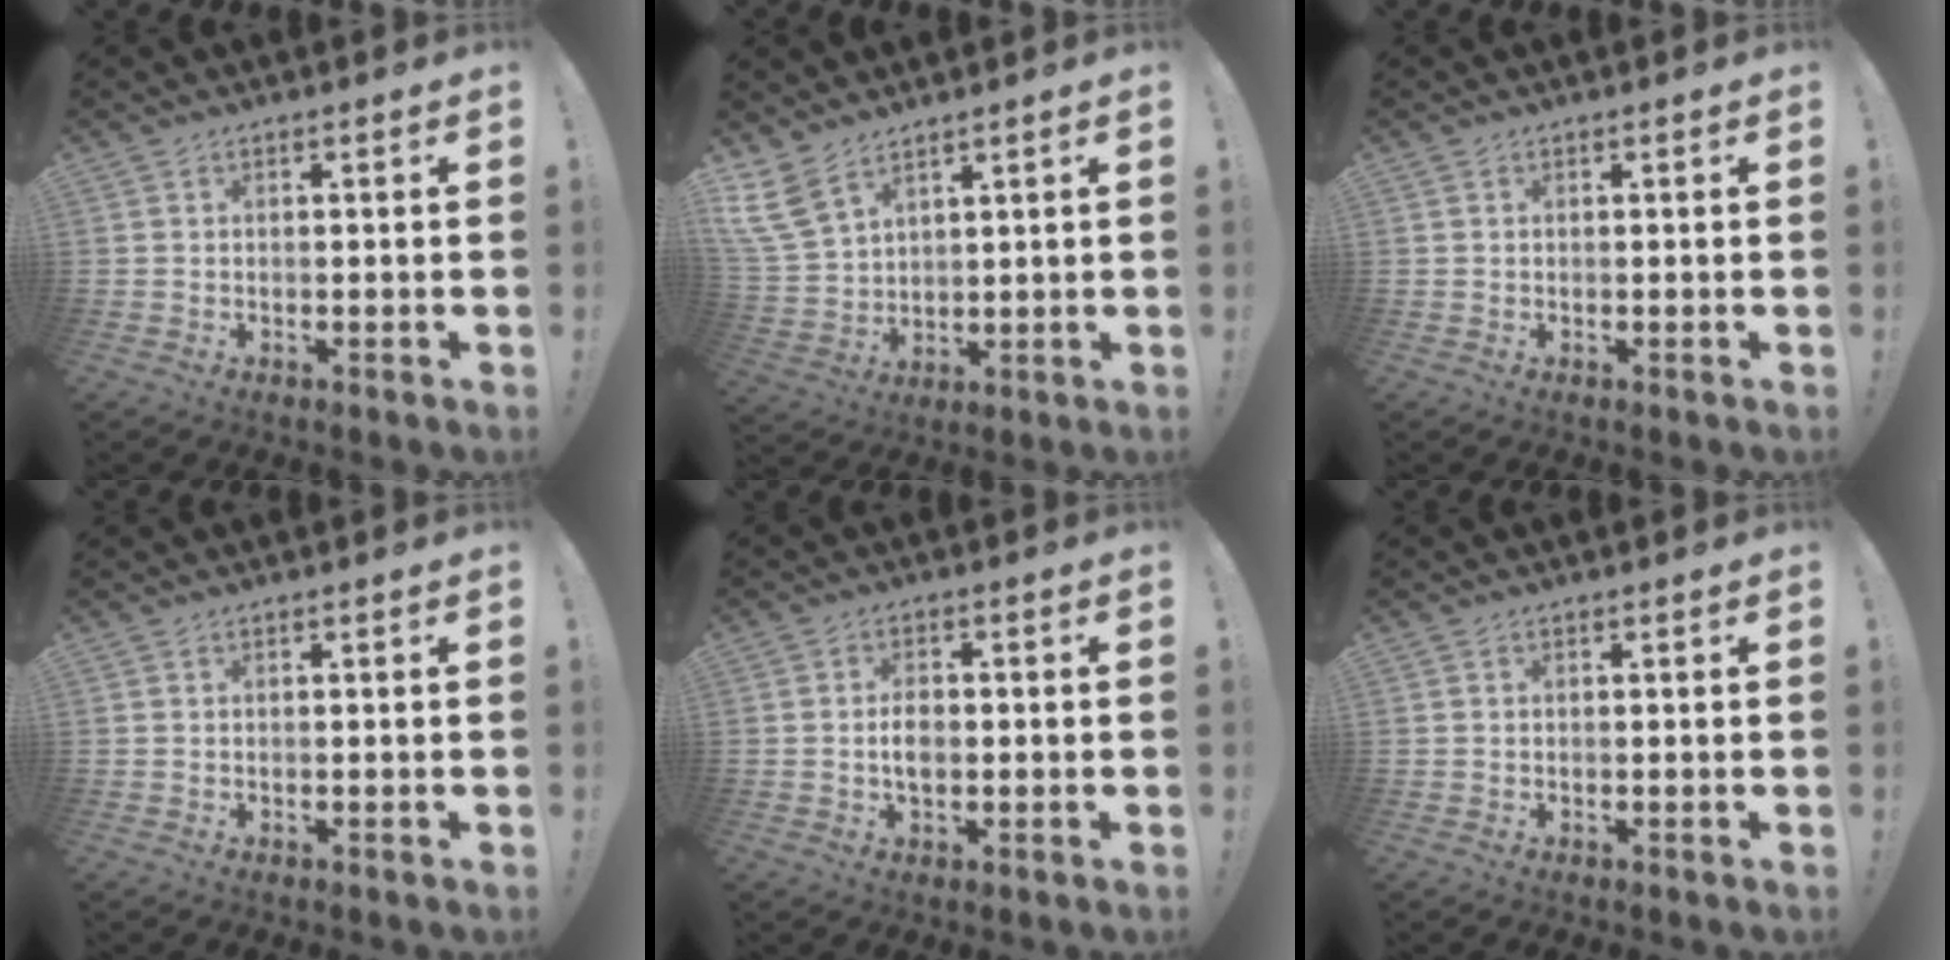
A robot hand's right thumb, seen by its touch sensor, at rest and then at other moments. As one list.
[{"total": 9.5, "force": [7.1, 4.5, 4.5], "torque": [-0.106, -0.036, 0.144]}, {"total": 0.0}, {"total": 0.0}, {"total": 4.1, "force": [-0.6, 2.5, 3.2], "torque": [-0.048, 0.000, -0.016]}, {"total": 0.0}]